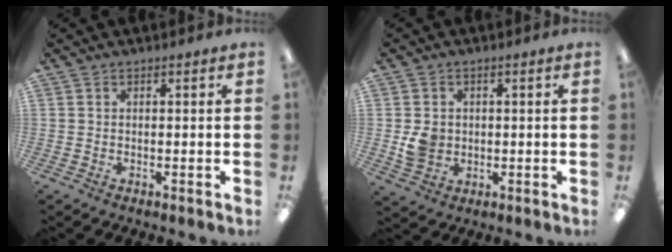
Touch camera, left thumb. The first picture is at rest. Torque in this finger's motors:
{"motor_torque": [-0.16, 0.24, -0.07, -0.05, 0.00]}